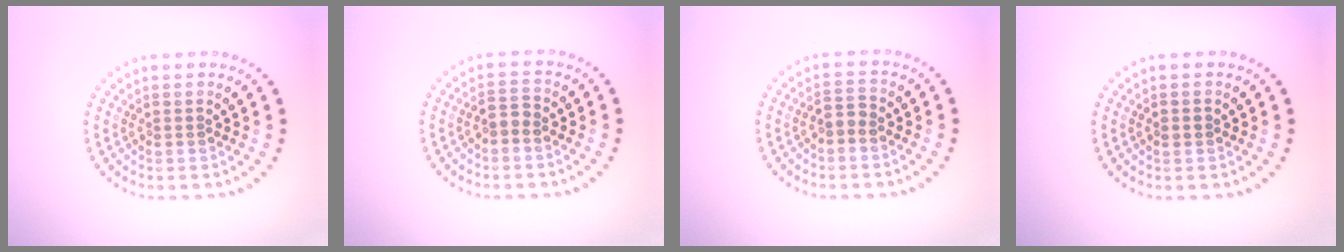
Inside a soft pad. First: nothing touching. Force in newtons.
{"total": 1.2, "press": 1.1, "slide": 0.5}
{"total": 1.3, "press": 1.1, "slide": 0.5}
{"total": 1.1, "press": 1.1, "slide": 0.1}